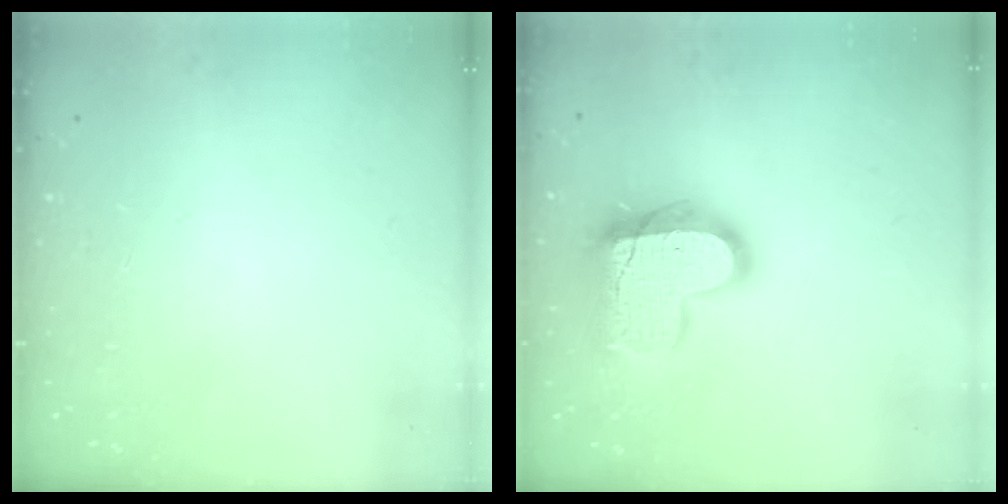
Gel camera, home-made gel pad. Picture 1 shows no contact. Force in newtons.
{"total": 18.0, "press": 17.9, "slide": 1.3}